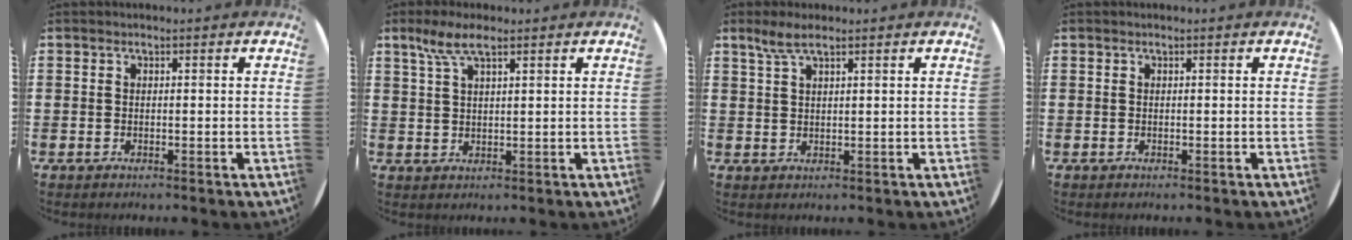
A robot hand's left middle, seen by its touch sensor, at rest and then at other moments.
{"total": 4.9, "force": [3.0, 1.4, 3.6], "torque": [-0.077, 0.008, 0.053]}
{"total": 3.1, "force": [2.2, 0.6, 2.0], "torque": [-0.044, 0.005, 0.039]}
{"total": 0.0}